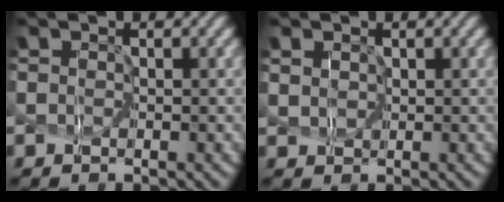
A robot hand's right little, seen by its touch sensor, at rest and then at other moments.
{"total": 2.0, "force": [0.9, 1.5, 0.9], "torque": [-0.026, 0.012, 0.017]}